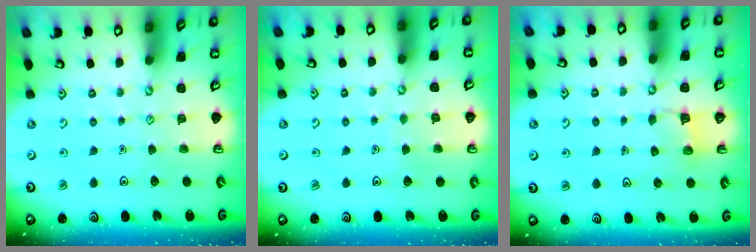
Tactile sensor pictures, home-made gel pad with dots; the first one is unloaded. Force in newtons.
{"total": 2.5, "press": 2.5, "slide": 0.3}
{"total": 3.9, "press": 3.9, "slide": 0.3}